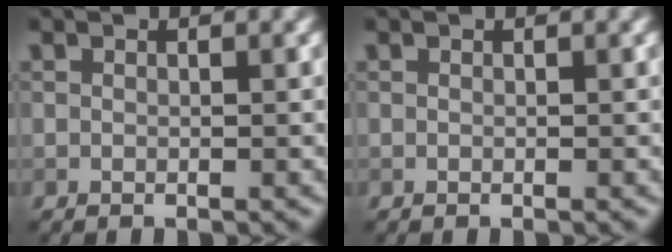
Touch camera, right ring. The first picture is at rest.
{"total": 0.0}